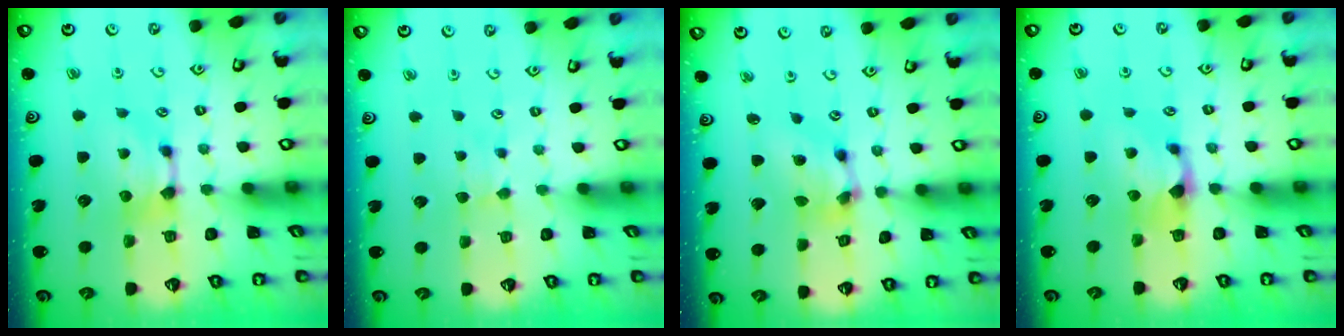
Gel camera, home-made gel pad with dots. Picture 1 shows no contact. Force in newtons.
{"total": 2.3, "press": 2.2, "slide": 0.5}
{"total": 6.1, "press": 5.9, "slide": 1.8}
{"total": 1.0, "press": 0.3, "slide": 0.9}